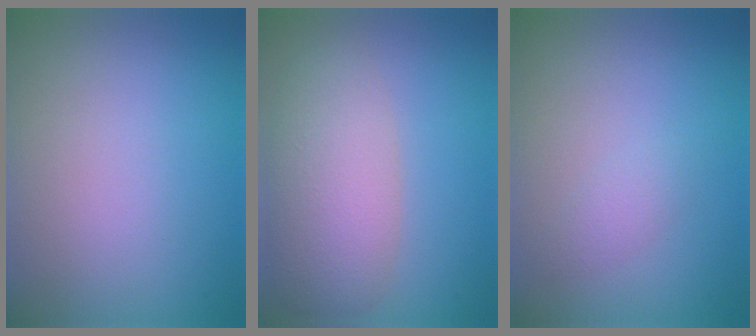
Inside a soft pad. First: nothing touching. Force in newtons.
{"total": 5.9, "press": 5.9, "slide": 0.3}
{"total": 1.2, "press": 1.2, "slide": 0.0}